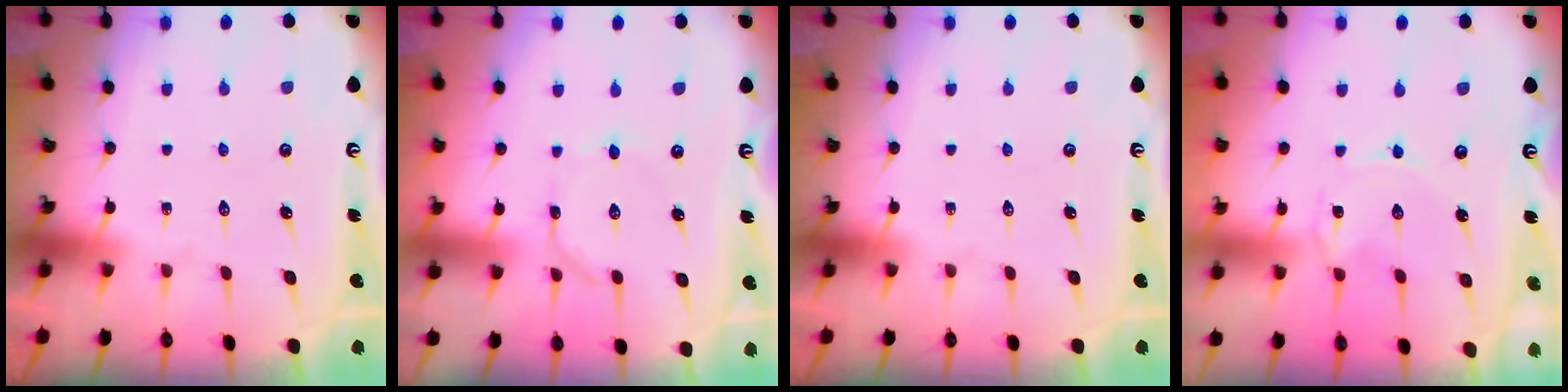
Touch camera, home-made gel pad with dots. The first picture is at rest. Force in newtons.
{"total": 1.6, "press": 1.6, "slide": 0.1}
{"total": 0.0}
{"total": 0.0}